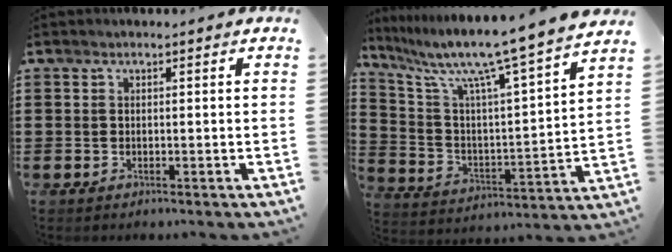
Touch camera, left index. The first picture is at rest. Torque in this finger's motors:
{"motor_torque": [1.56, -0.58, 0.41, 0.21]}